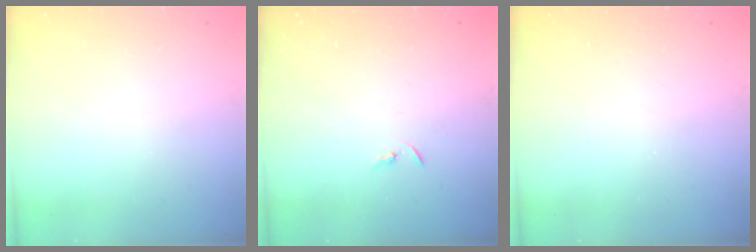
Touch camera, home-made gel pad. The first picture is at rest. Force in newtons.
{"total": 3.3, "press": 3.2, "slide": 0.4}
{"total": 0.0}